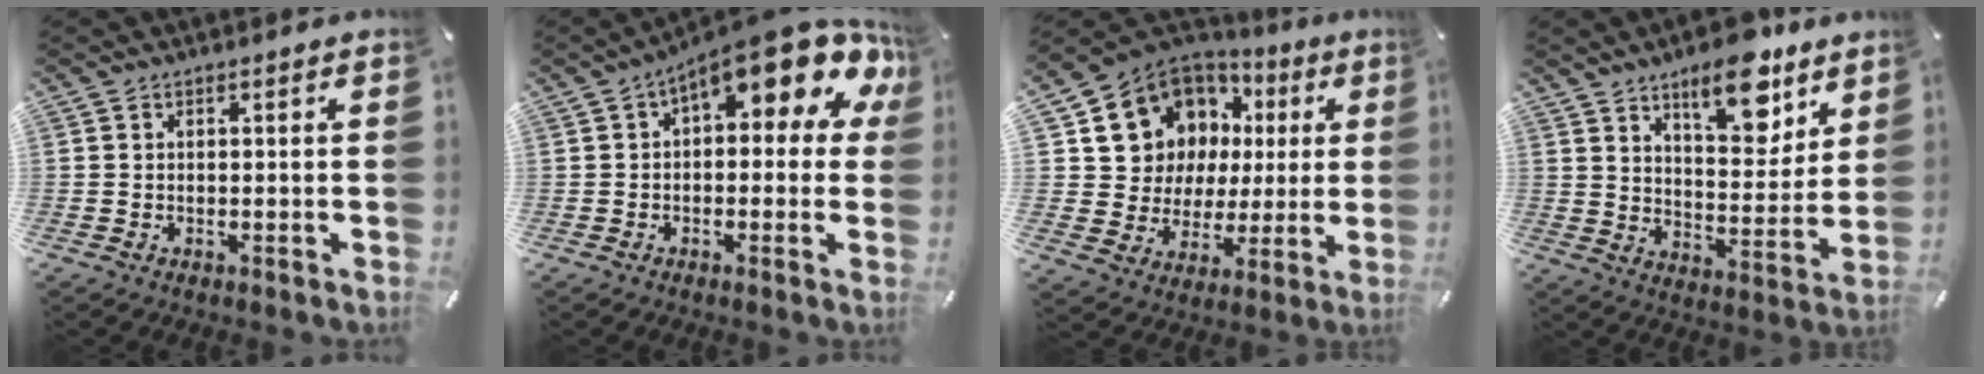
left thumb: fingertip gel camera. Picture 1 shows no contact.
{"total": 14.5, "force": [8.2, 5.0, 11.0], "torque": [-0.165, -0.058, 0.138]}
{"total": 13.4, "force": [6.0, 11.6, 3.1], "torque": [-0.067, -0.049, 0.130]}
{"total": 14.9, "force": [10.1, 6.5, 8.8], "torque": [-0.108, -0.064, 0.170]}